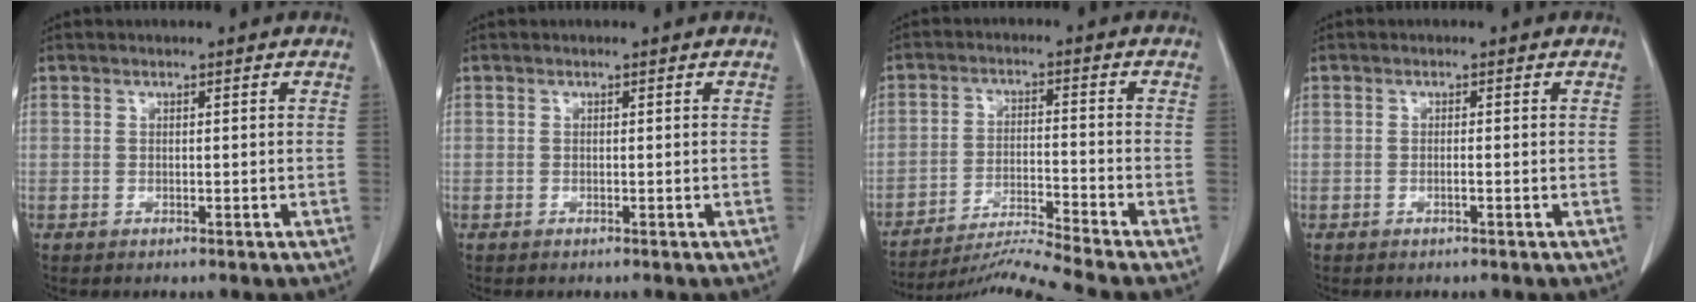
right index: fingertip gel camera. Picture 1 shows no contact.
{"total": 0.0}
{"total": 9.7, "force": [-8.8, -3.4, 2.0], "torque": [-0.027, -0.013, -0.156]}
{"total": 0.6, "force": [-0.3, -0.1, 0.5], "torque": [-0.010, 0.001, -0.004]}